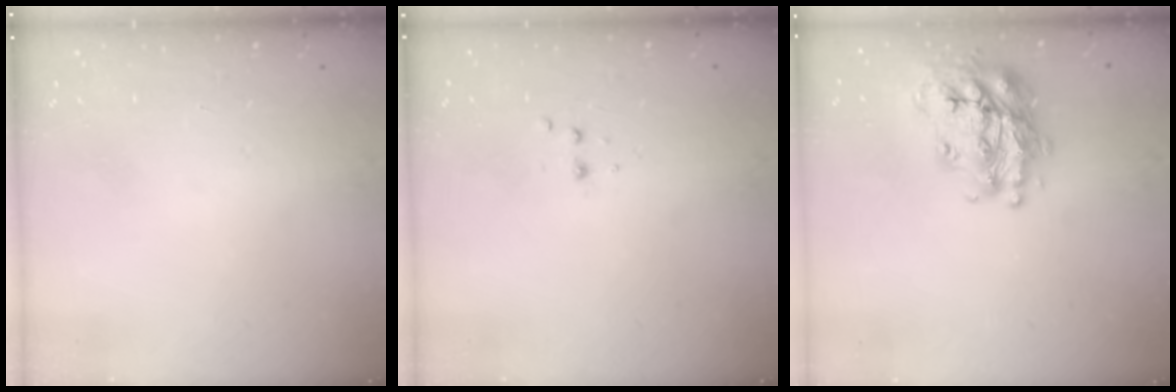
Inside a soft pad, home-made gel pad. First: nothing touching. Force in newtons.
{"total": 2.5, "press": 2.4, "slide": 0.5}
{"total": 20.1, "press": 20.1, "slide": 1.4}